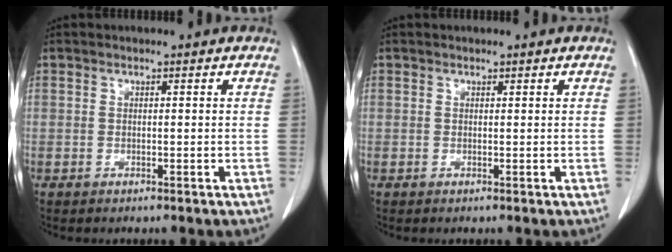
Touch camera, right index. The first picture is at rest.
{"total": 0.0}